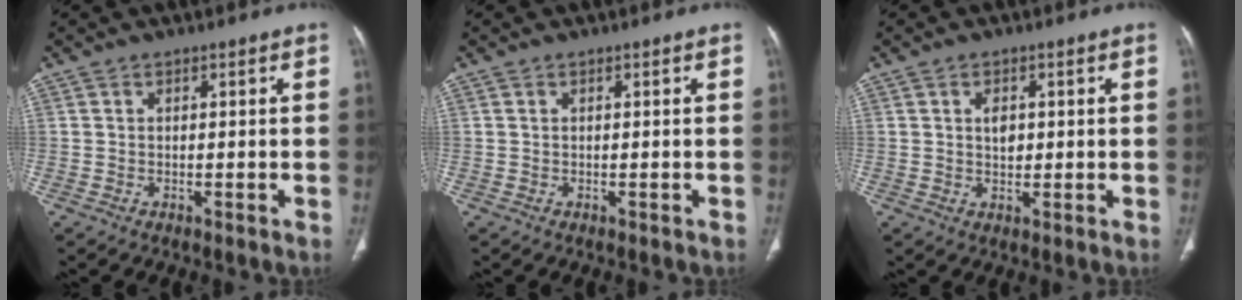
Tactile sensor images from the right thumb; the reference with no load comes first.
{"total": 0.0}
{"total": 2.9, "force": [0.6, 1.9, 2.1], "torque": [-0.023, 0.000, 0.011]}